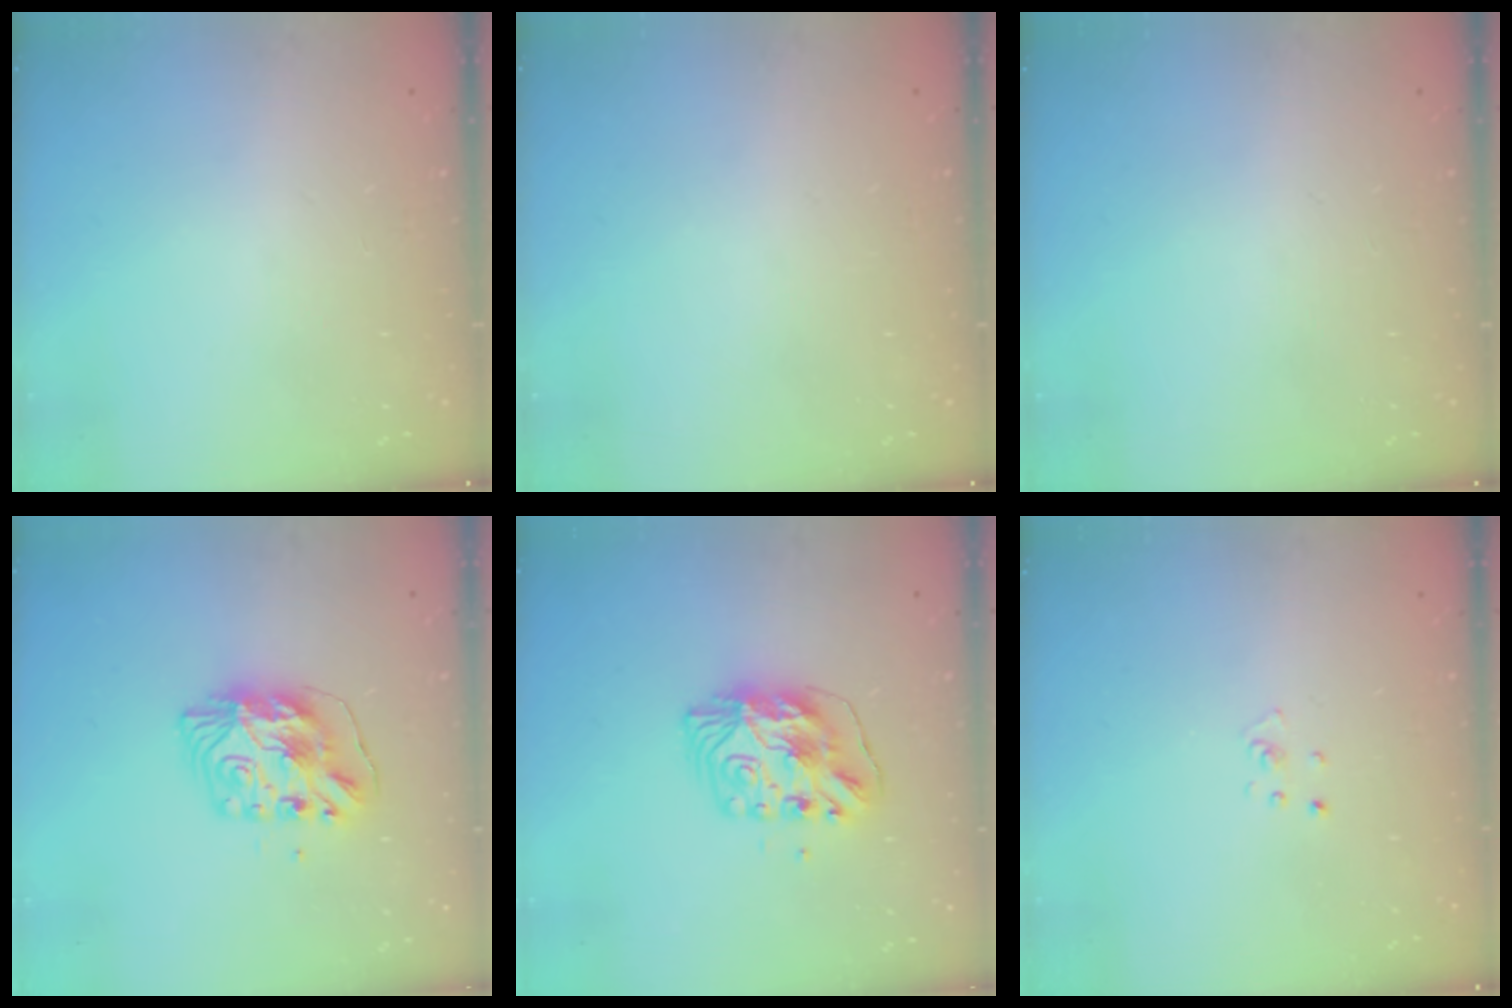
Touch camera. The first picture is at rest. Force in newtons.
{"total": 0.0}
{"total": 0.0}
{"total": 9.4, "press": 9.4, "slide": 0.8}
{"total": 10.3, "press": 10.3, "slide": 0.8}
{"total": 2.6, "press": 2.6, "slide": 0.3}